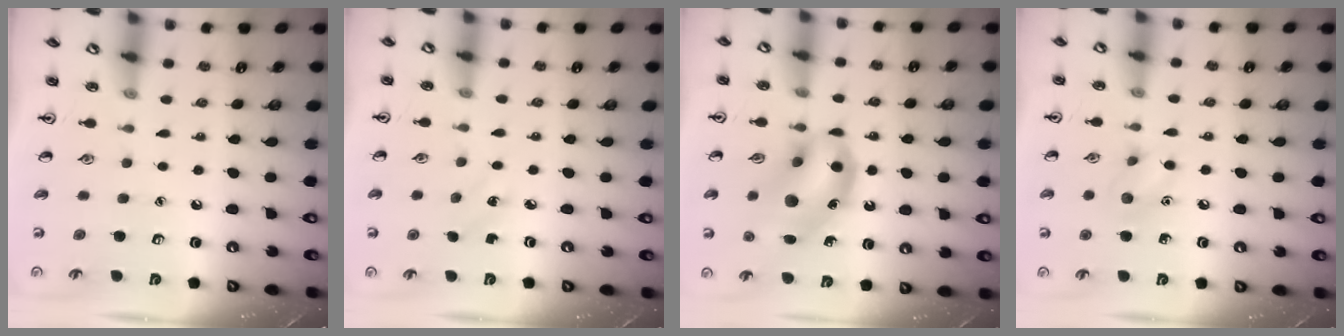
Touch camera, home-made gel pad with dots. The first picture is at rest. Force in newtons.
{"total": 2.8, "press": 2.6, "slide": 1.0}
{"total": 14.4, "press": 14.2, "slide": 2.2}
{"total": 6.8, "press": 6.7, "slide": 1.4}